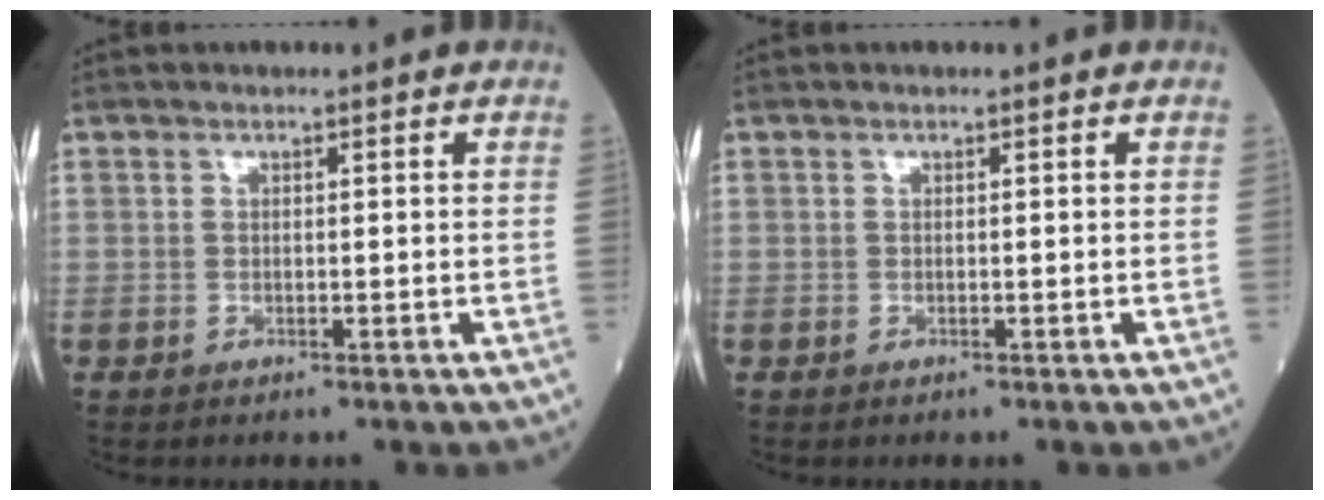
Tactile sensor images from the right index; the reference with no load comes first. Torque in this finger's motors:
{"motor_torque": [0.01, 0.00, 0.00, 0.00]}